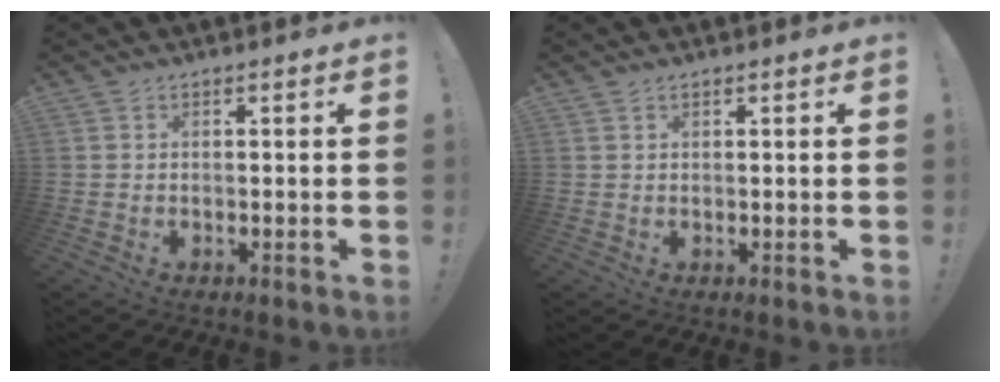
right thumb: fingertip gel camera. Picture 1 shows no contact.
{"total": 0.6, "force": [0.5, 0.1, 0.3], "torque": [0.002, -0.004, 0.008]}